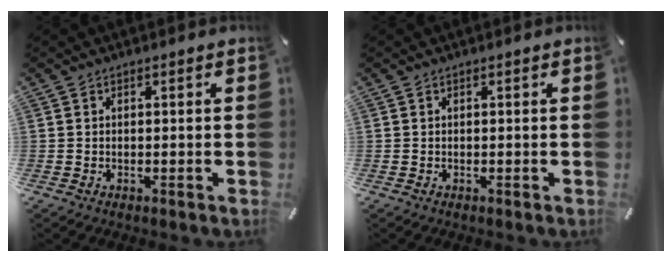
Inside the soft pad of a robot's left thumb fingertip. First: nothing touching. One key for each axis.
{"total": 0.0}